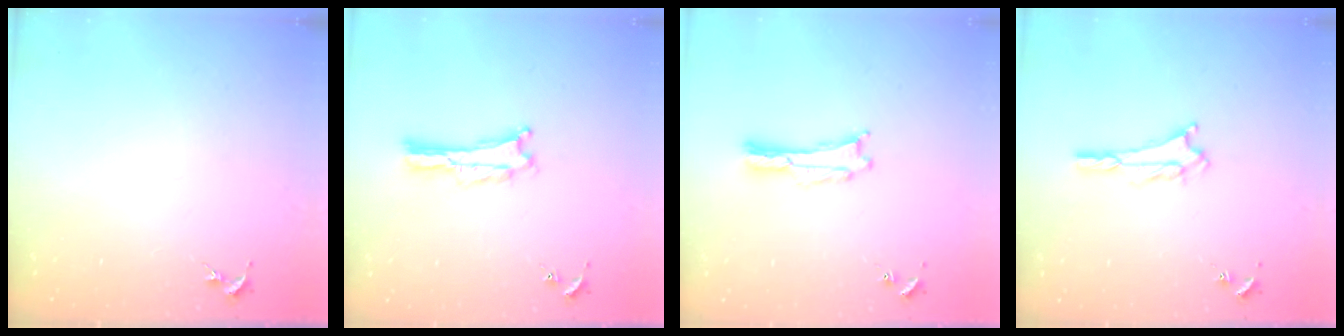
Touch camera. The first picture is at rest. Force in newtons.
{"total": 0.0}
{"total": 0.7, "press": 0.7, "slide": 0.1}
{"total": 2.4, "press": 2.4, "slide": 0.4}